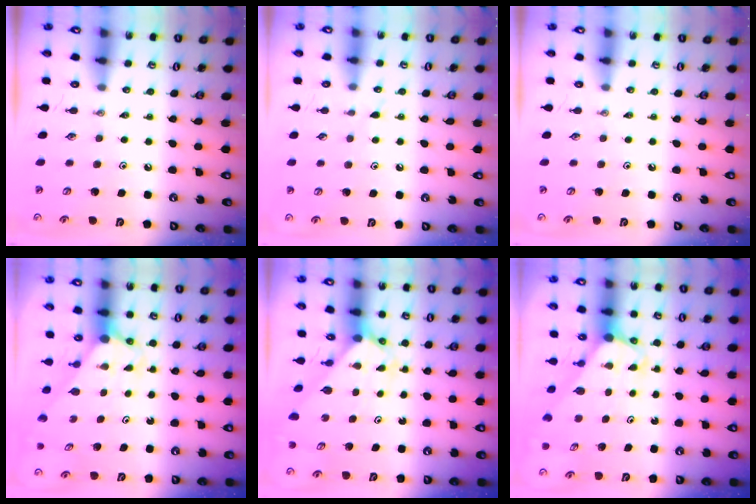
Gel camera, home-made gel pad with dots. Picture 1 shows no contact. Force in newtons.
{"total": 6.4, "press": 6.4, "slide": 0.7}
{"total": 0.0}
{"total": 2.5, "press": 2.5, "slide": 0.3}
{"total": 2.1, "press": 2.1, "slide": 0.1}
{"total": 3.3, "press": 3.3, "slide": 0.1}